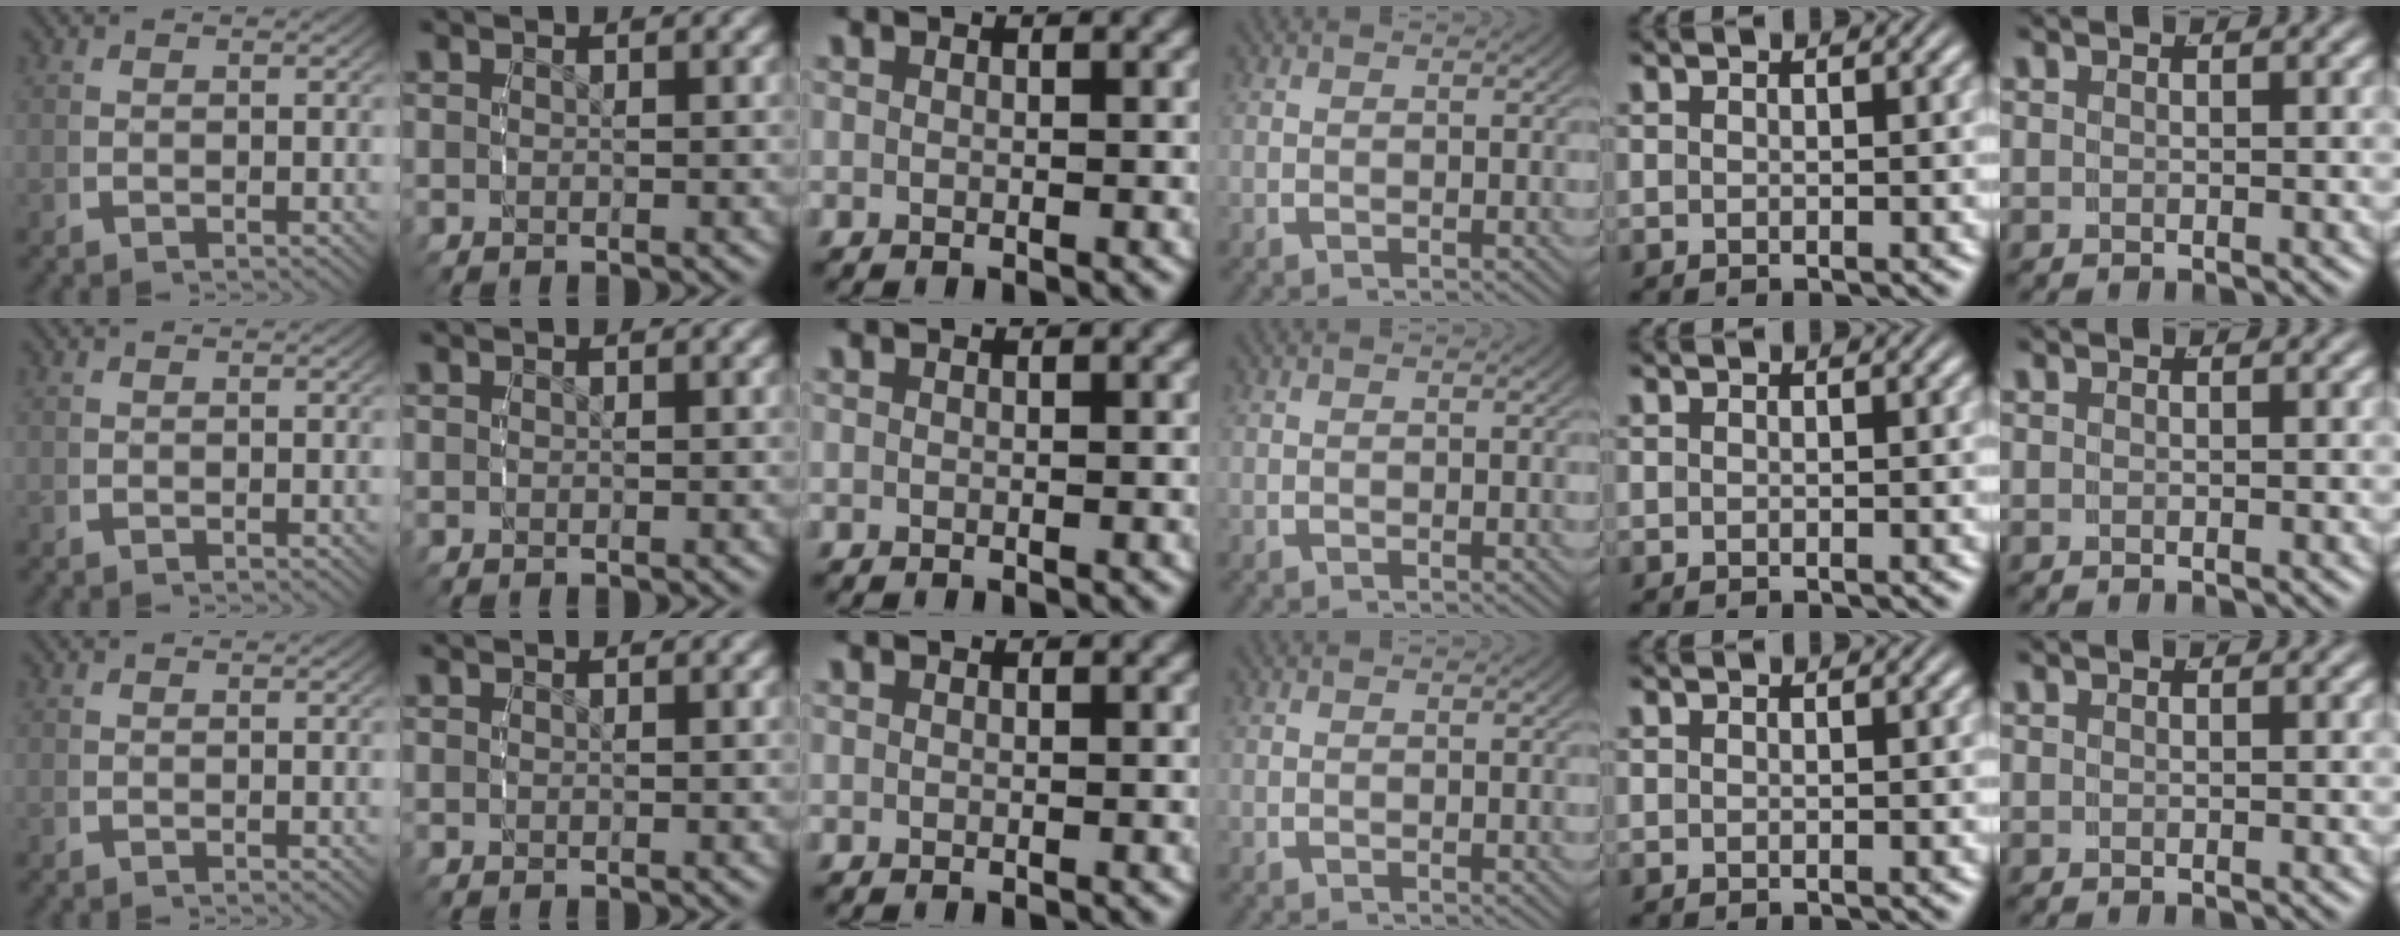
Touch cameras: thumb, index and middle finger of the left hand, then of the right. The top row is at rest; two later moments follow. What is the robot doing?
{"motion": "reach", "object": "calculator"}